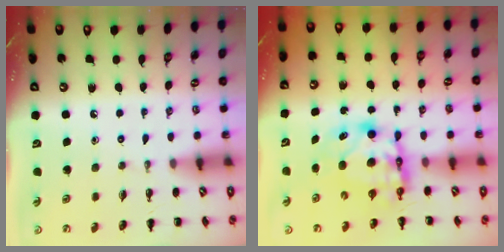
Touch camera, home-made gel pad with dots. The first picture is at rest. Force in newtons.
{"total": 6.6, "press": 6.4, "slide": 1.3}